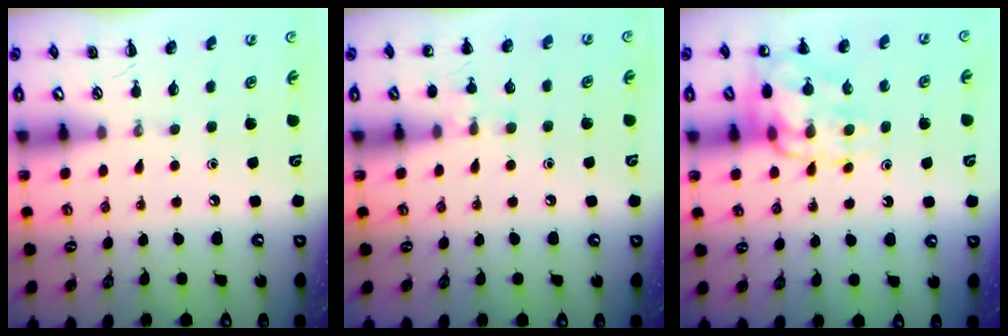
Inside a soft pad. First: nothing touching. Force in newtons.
{"total": 7.0, "press": 6.6, "slide": 2.1}
{"total": 13.5, "press": 13.4, "slide": 1.4}